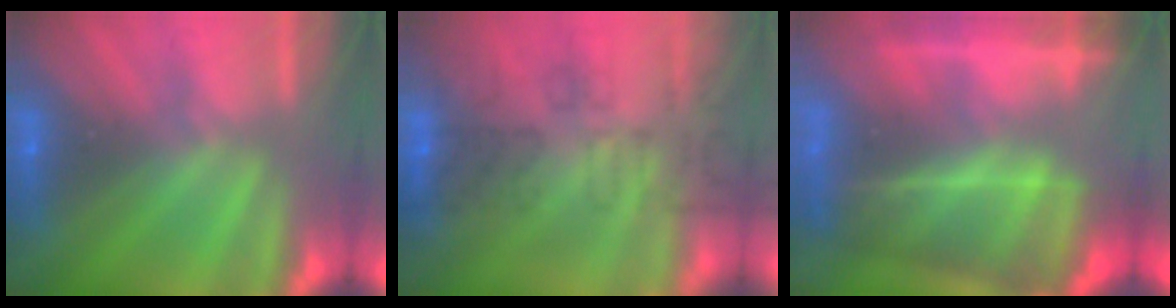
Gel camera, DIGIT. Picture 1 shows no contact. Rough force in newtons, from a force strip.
{"total": 7.6}
{"total": 6.7}